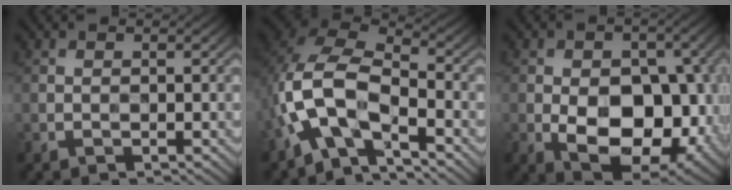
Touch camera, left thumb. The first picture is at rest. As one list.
[{"total": 10.2, "force": [-4.4, 5.1, 7.7], "torque": [-0.165, 0.008, -0.102]}, {"total": 13.9, "force": [-3.9, 8.6, 10.2], "torque": [-0.136, -0.023, -0.055]}]